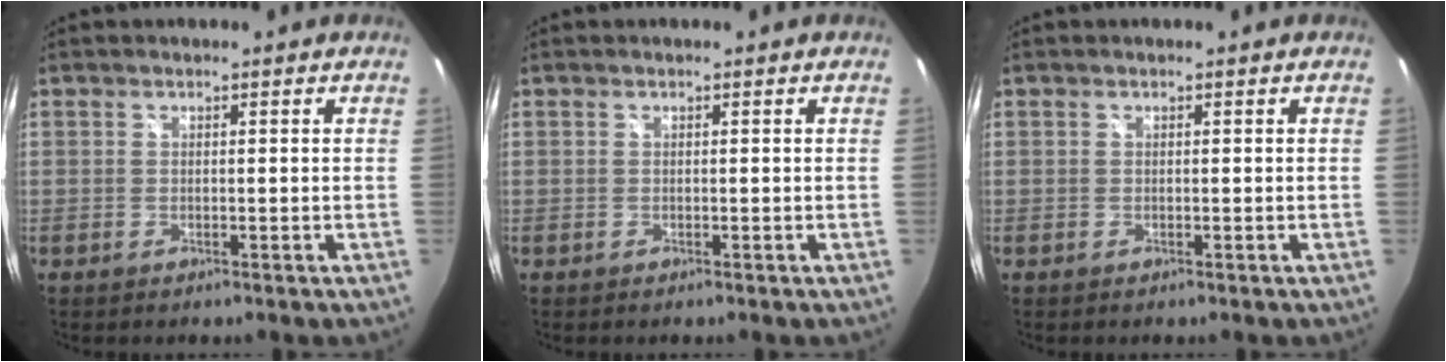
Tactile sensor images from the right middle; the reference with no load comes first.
{"total": 0.0}
{"total": 0.0}